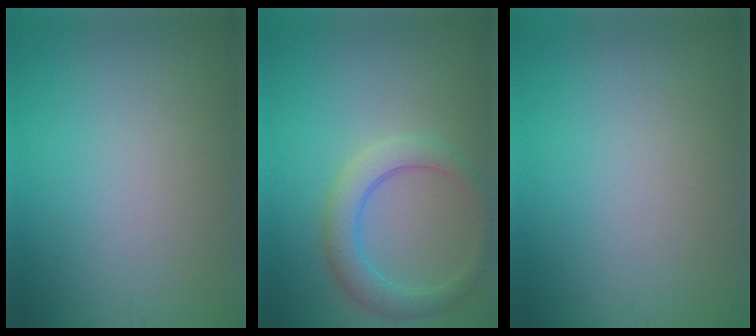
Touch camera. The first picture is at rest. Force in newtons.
{"total": 3.6, "press": 3.6, "slide": 0.2}
{"total": 0.0}